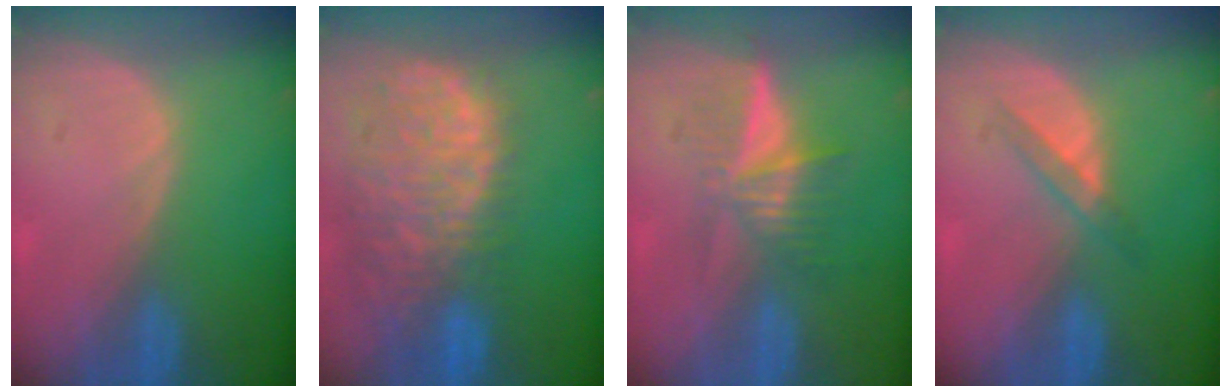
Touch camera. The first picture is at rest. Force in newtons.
{"total": 13.5, "press": 11.1, "slide": 7.8}
{"total": 6.5, "press": 5.5, "slide": 3.4}
{"total": 2.6, "press": 2.4, "slide": 1.0}